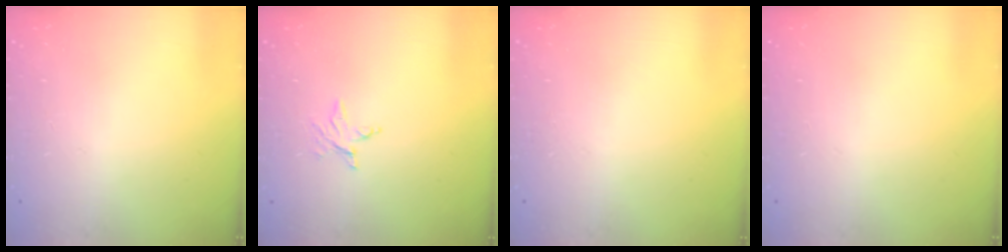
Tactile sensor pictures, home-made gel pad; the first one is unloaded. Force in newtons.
{"total": 2.4, "press": 2.4, "slide": 0.3}
{"total": 0.0}
{"total": 0.0}